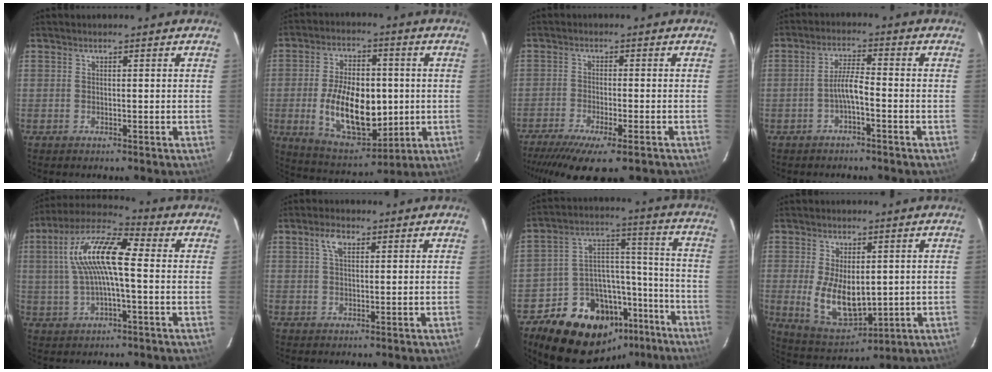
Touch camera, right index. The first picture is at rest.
{"total": 17.0, "force": [-1.7, 9.6, 14.0], "torque": [-0.260, 0.000, -0.009]}
{"total": 13.5, "force": [-10.4, 2.5, 8.2], "torque": [-0.169, -0.048, -0.164]}
{"total": 3.7, "force": [-1.8, 0.4, 3.2], "torque": [-0.067, 0.009, -0.035]}
{"total": 13.9, "force": [1.4, 4.1, 13.2], "torque": [-0.258, 0.025, 0.017]}
{"total": 3.2, "force": [1.4, 1.6, 2.3], "torque": [-0.046, 0.009, 0.026]}
{"total": 21.0, "force": [-14.8, 12.6, 8.0], "torque": [-0.160, 0.073, -0.202]}
{"total": 11.3, "force": [-0.1, 6.2, 9.4], "torque": [-0.193, -0.017, 0.017]}